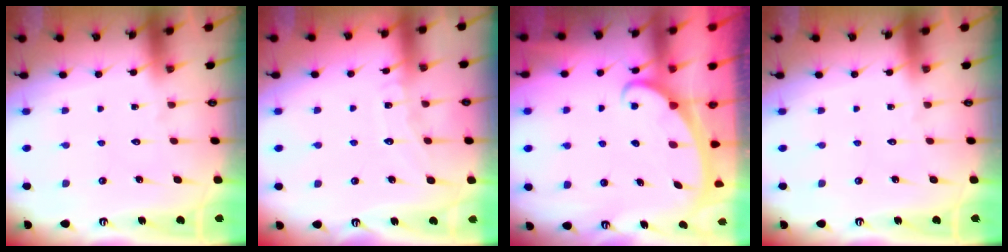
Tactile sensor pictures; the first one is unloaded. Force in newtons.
{"total": 6.0, "press": 6.0, "slide": 0.5}
{"total": 2.4, "press": 2.4, "slide": 0.3}
{"total": 0.0}